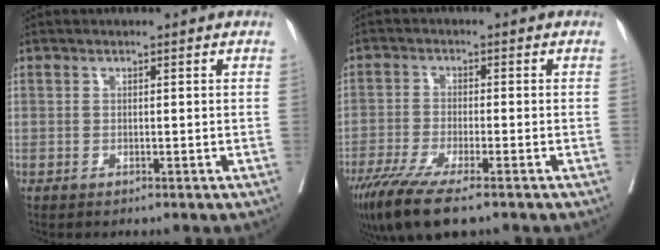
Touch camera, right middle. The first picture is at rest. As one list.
[{"total": 10.3, "force": [-7.4, 1.5, 7.1], "torque": [-0.122, -0.025, -0.124]}]